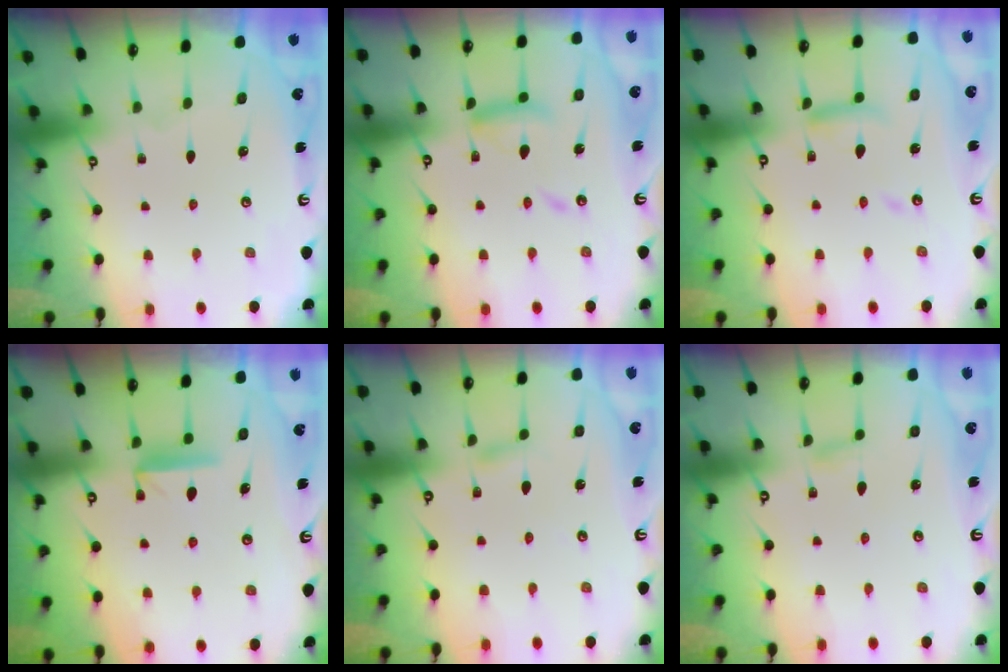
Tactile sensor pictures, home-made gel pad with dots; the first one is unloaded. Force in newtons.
{"total": 12.9, "press": 12.9, "slide": 1.1}
{"total": 10.1, "press": 10.0, "slide": 0.9}
{"total": 6.7, "press": 6.7, "slide": 0.2}
{"total": 4.2, "press": 4.2, "slide": 0.5}
{"total": 2.9, "press": 2.9, "slide": 0.4}